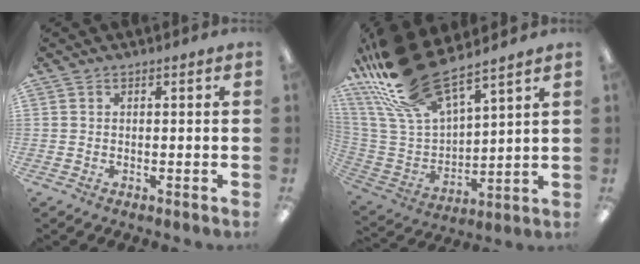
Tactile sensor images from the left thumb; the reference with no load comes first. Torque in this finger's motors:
{"motor_torque": [2.18, 0.77, 1.59, -1.18, 0.46]}